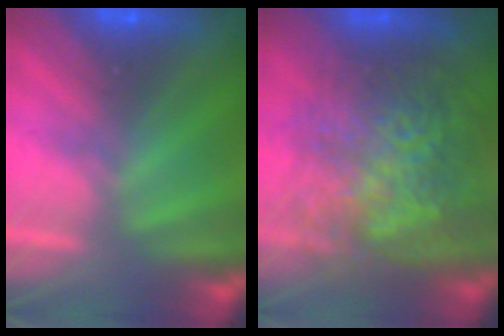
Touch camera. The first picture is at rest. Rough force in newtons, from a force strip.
{"total": 7.7}